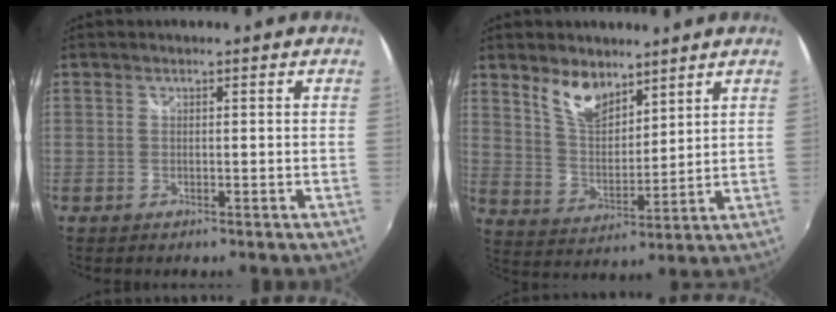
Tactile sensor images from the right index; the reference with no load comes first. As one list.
[{"total": 8.8, "force": [6.2, 4.1, 4.7], "torque": [-0.083, 0.006, 0.122]}]